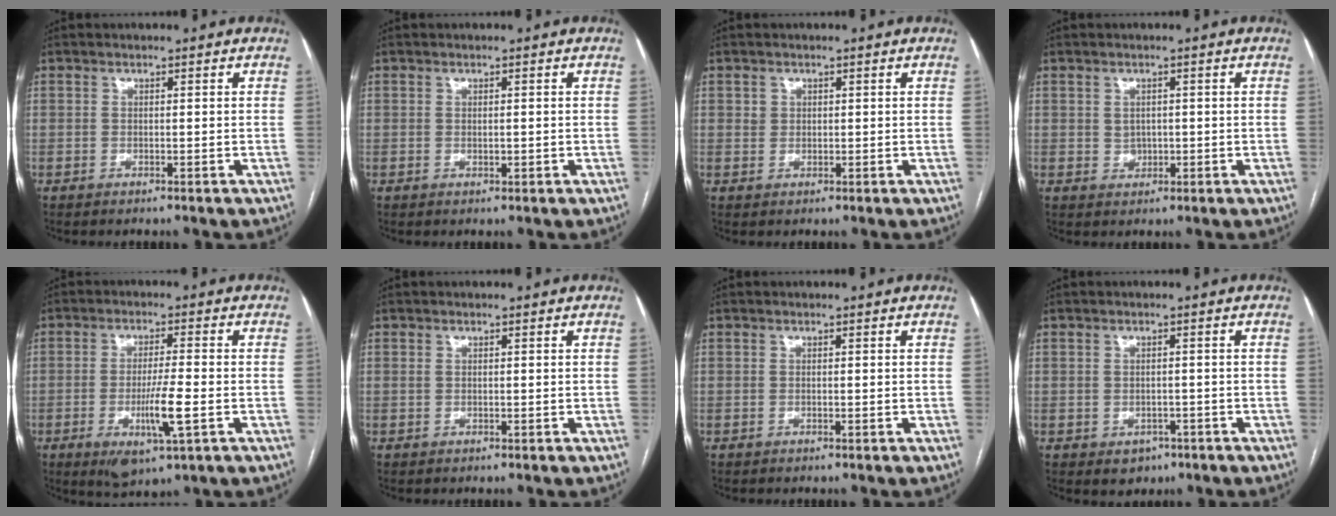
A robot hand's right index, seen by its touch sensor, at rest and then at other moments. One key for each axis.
{"total": 0.6, "fx": 0.0, "fy": 0.2, "fz": 0.5, "tx": -0.007, "ty": -0.001, "tz": 0.002}
{"total": 1.3, "fx": 0.5, "fy": 1.2, "fz": 0.1, "tx": 0.010, "ty": 0.001, "tz": 0.005}
{"total": 1.8, "fx": 0.1, "fy": 1.6, "fz": 0.8, "tx": -0.014, "ty": 0.000, "tz": 0.006}
{"total": 8.1, "fx": -2.5, "fy": 0.8, "fz": 7.6, "tx": -0.139, "ty": -0.018, "tz": -0.040}
{"total": 0.0}
{"total": 0.0}
{"total": 3.1, "fx": -1.4, "fy": 2.5, "fz": 1.1, "tx": -0.007, "ty": 0.004, "tz": -0.007}